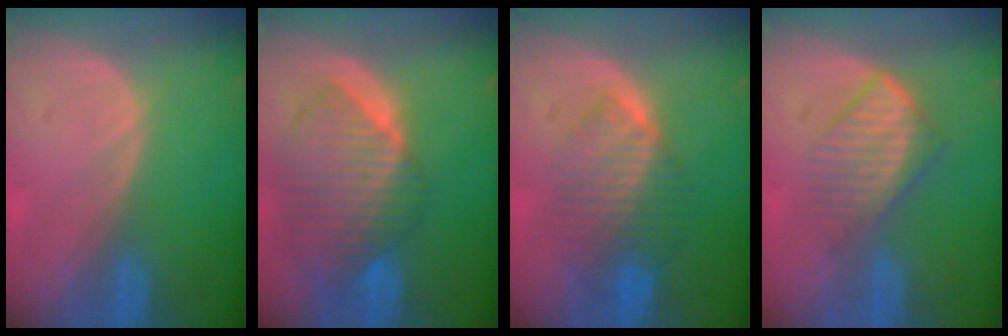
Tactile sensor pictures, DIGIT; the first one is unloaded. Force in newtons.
{"total": 10.4, "press": 9.0, "slide": 5.1}
{"total": 6.9, "press": 6.9, "slide": 0.8}
{"total": 6.5, "press": 5.9, "slide": 2.8}